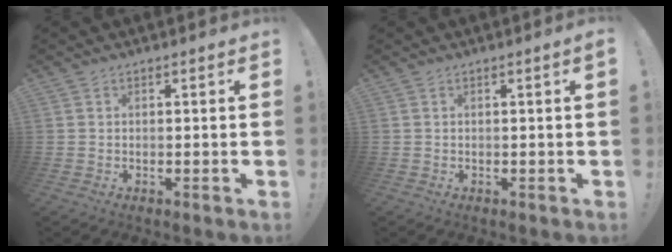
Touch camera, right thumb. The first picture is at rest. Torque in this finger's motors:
{"motor_torque": [-0.11, 0.06, 0.27, -0.02, 0.13]}